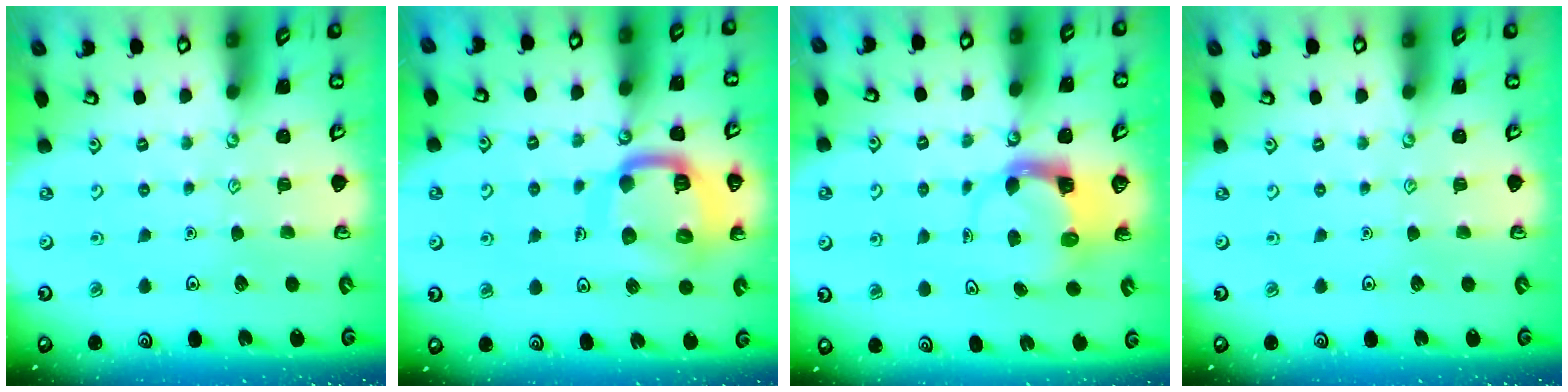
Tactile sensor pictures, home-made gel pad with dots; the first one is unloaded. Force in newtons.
{"total": 16.4, "press": 16.3, "slide": 1.8}
{"total": 3.7, "press": 3.7, "slide": 0.6}
{"total": 0.0}